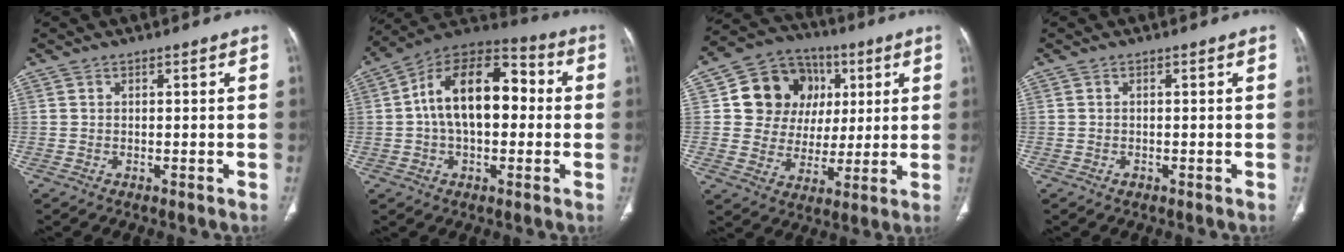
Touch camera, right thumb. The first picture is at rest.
{"total": 17.9, "force": [1.1, 10.5, 14.4], "torque": [-0.218, 0.043, 0.008]}
{"total": 15.3, "force": [3.8, 13.4, 6.3], "torque": [-0.063, 0.011, 0.070]}
{"total": 0.7, "force": [-0.5, 0.4, 0.3], "torque": [-0.004, 0.000, -0.007]}